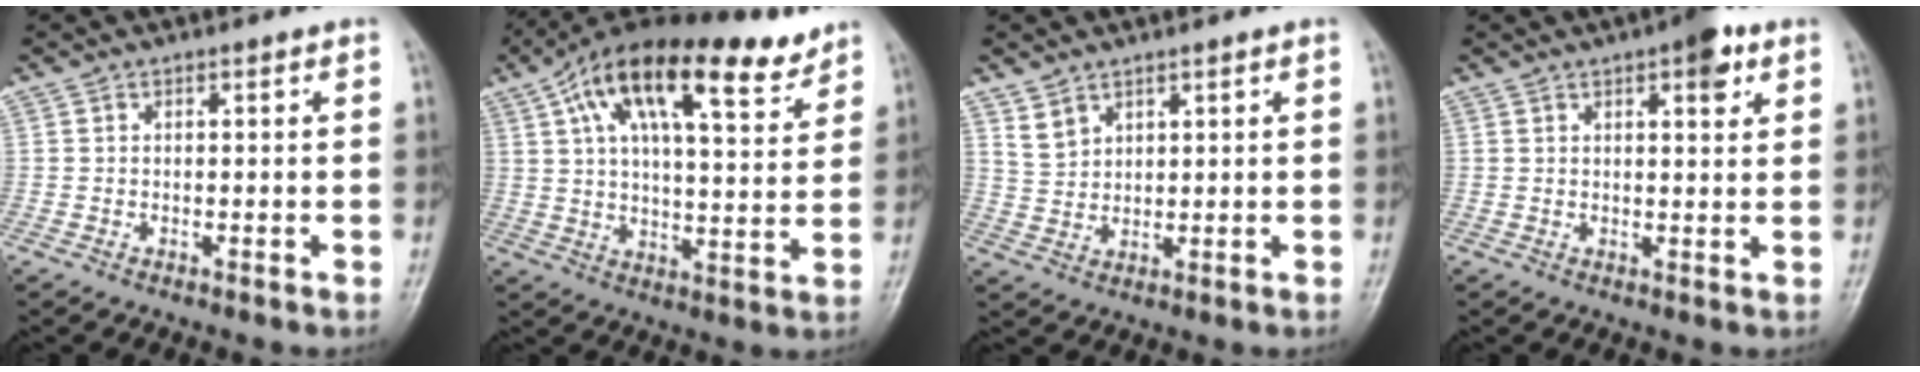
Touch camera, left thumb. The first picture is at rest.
{"total": 20.9, "force": [12.4, 7.7, 15.0], "torque": [-0.229, -0.018, 0.203]}
{"total": 3.4, "force": [2.6, 1.9, 1.0], "torque": [-0.008, -0.016, 0.058]}
{"total": 5.8, "force": [3.0, 2.1, 4.5], "torque": [-0.047, -0.008, 0.034]}